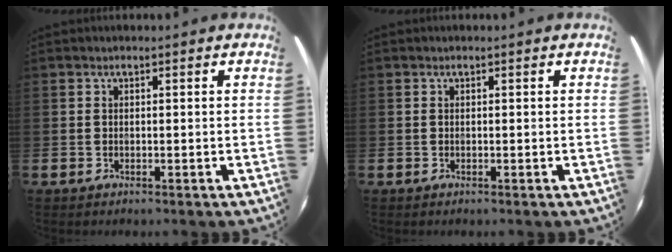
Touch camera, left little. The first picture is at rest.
{"total": 0.0}